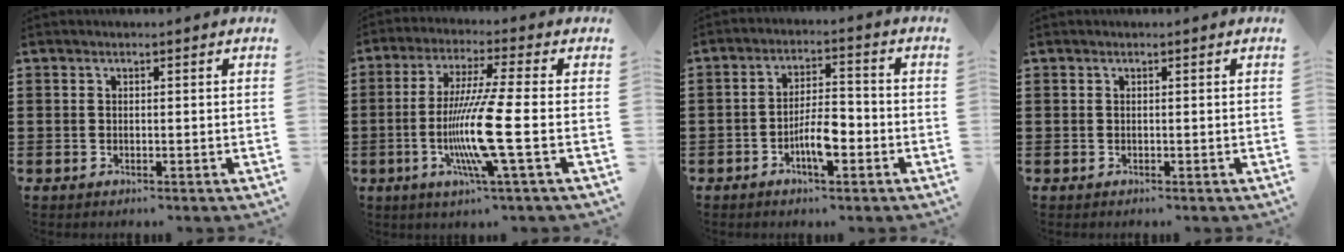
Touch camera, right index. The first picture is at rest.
{"total": 12.1, "force": [-2.8, -0.2, 11.7], "torque": [-0.241, -0.022, -0.063]}
{"total": 6.3, "force": [-2.6, 2.2, 5.3], "torque": [-0.103, 0.006, -0.049]}
{"total": 0.0}